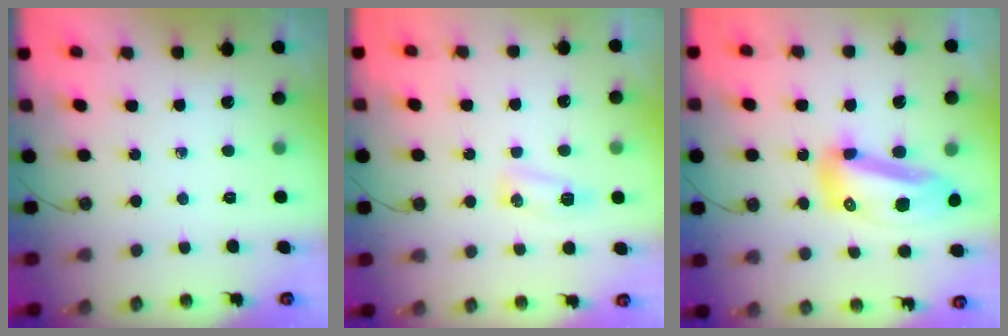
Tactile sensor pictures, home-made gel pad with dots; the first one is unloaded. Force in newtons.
{"total": 16.3, "press": 7.0, "slide": 14.8}
{"total": 13.3, "press": 13.2, "slide": 1.4}